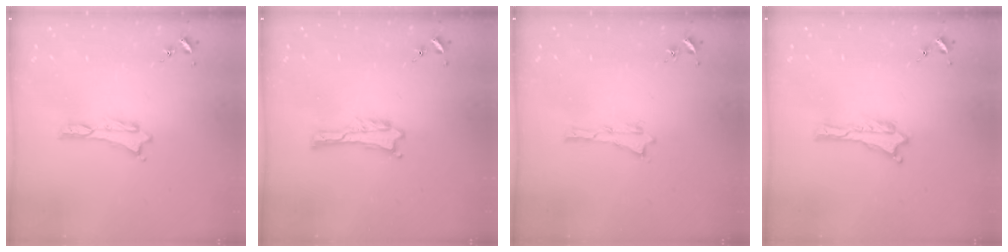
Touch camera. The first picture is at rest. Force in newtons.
{"total": 0.0}
{"total": 0.0}
{"total": 0.0}